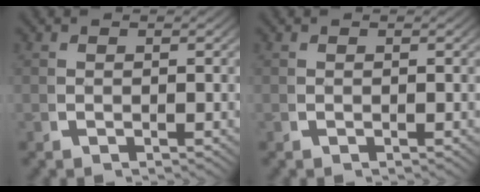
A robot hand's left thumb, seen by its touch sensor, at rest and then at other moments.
{"total": 0.0}